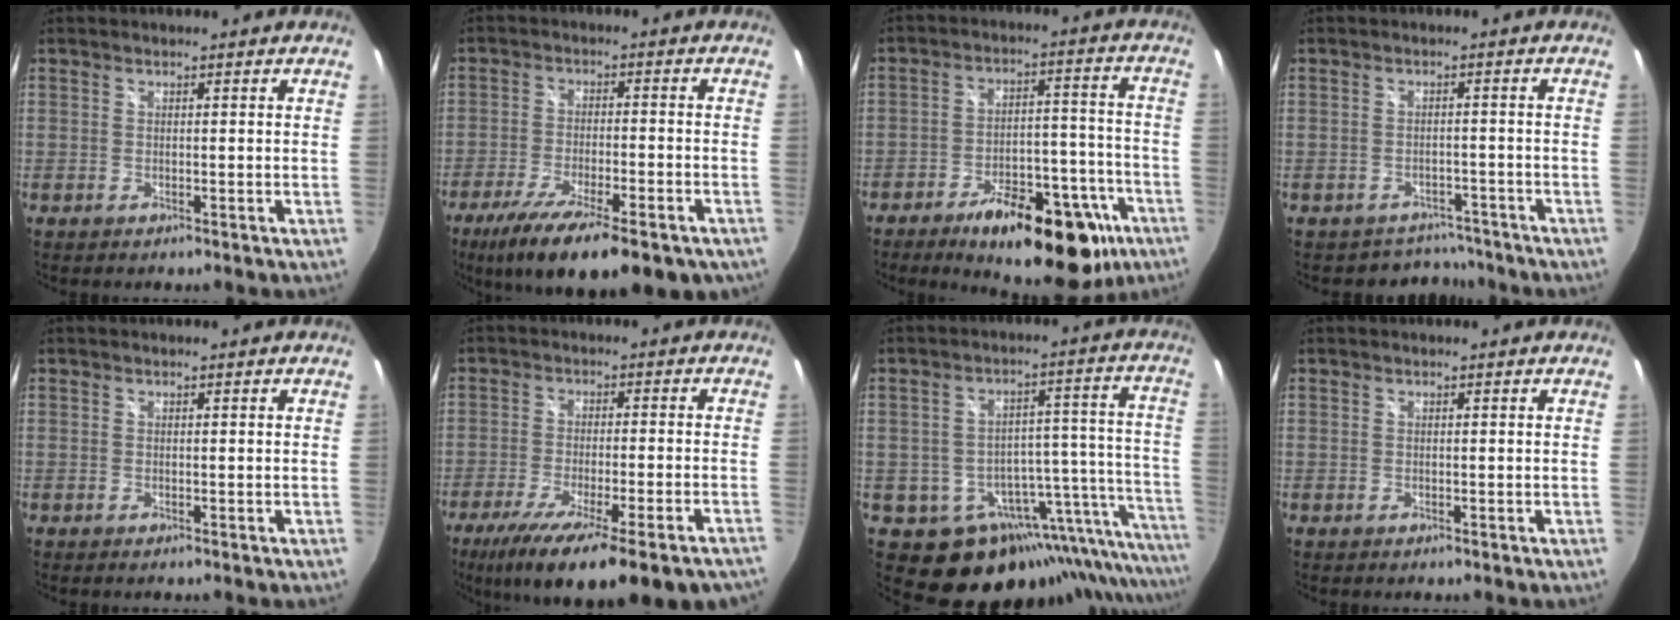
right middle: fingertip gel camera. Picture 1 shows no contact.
{"total": 19.1, "force": [-12.7, 6.1, 12.9], "torque": [-0.237, -0.058, -0.192]}
{"total": 20.7, "force": [-12.8, 8.6, 13.8], "torque": [-0.195, 0.008, -0.164]}
{"total": 5.6, "force": [-4.7, 3.1, 0.1], "torque": [-0.005, 0.015, -0.063]}
{"total": 0.0}
{"total": 20.5, "force": [-14.9, 3.1, 13.7], "torque": [-0.239, -0.075, -0.222]}
{"total": 21.3, "force": [-13.6, 11.5, 11.7], "torque": [-0.147, 0.006, -0.172]}
{"total": 0.0}